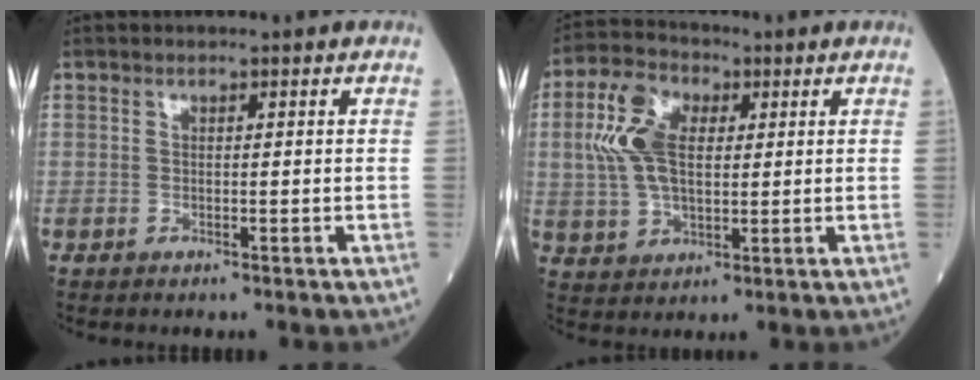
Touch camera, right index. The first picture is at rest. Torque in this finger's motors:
{"motor_torque": [0.42, 0.02, 0.25, 0.10]}